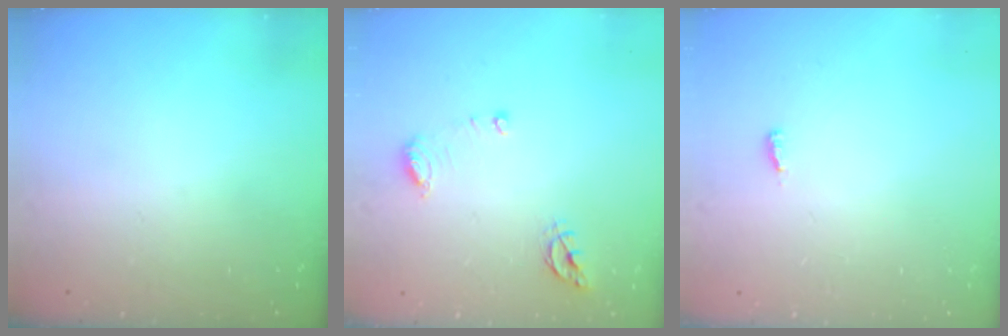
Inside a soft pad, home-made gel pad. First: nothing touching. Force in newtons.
{"total": 7.9, "press": 7.8, "slide": 0.9}
{"total": 2.6, "press": 2.4, "slide": 1.0}